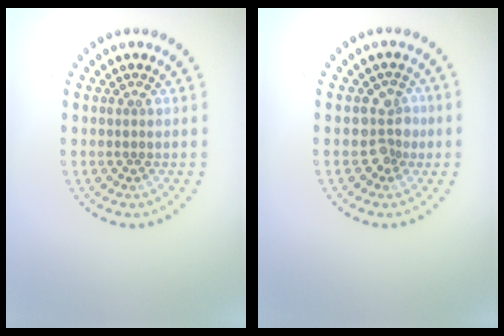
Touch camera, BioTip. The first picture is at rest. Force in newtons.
{"total": 2.3, "press": 2.0, "slide": 1.0}